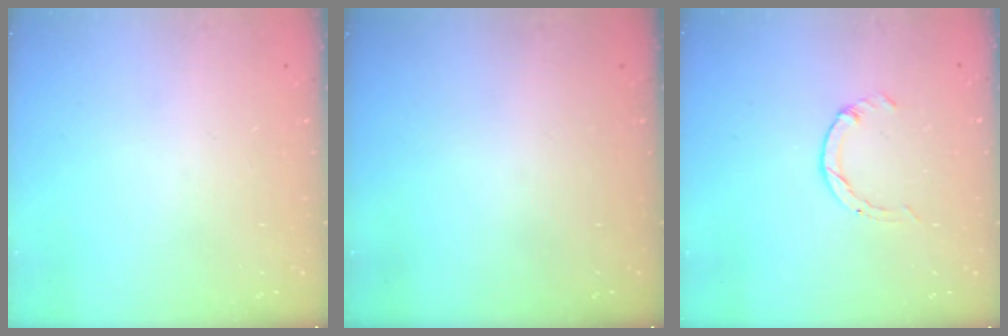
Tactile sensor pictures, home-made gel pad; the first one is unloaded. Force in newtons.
{"total": 0.0}
{"total": 0.5, "press": 0.5, "slide": 0.1}